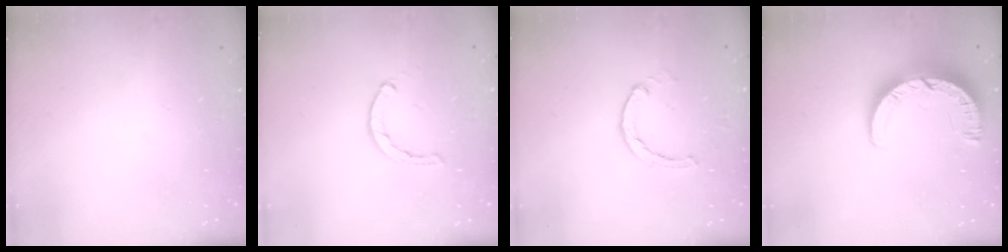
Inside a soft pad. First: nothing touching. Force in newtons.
{"total": 1.6, "press": 1.5, "slide": 0.4}
{"total": 2.0, "press": 2.0, "slide": 0.2}
{"total": 9.4, "press": 9.4, "slide": 1.0}